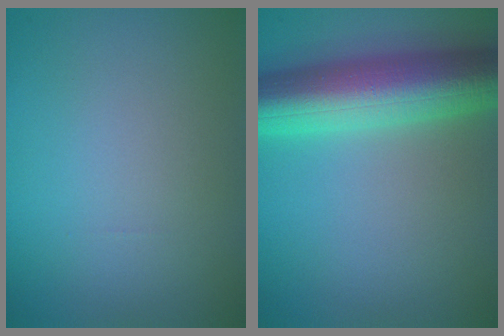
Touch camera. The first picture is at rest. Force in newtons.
{"total": 10.1, "press": 10.1, "slide": 0.1}